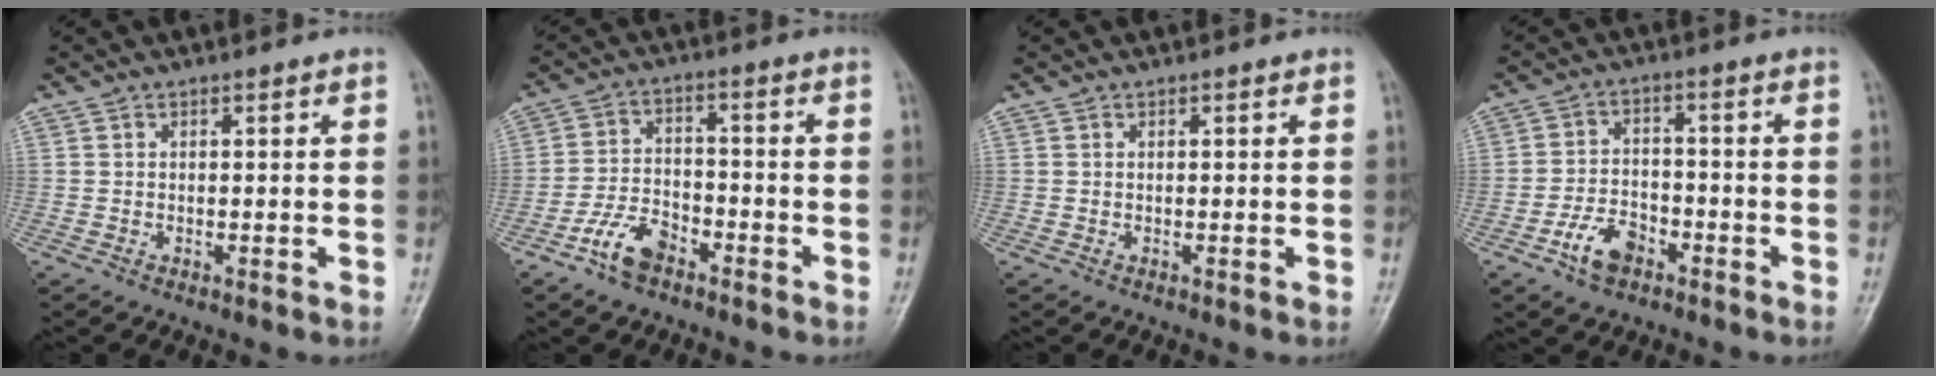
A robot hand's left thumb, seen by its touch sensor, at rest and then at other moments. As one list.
[{"total": 7.0, "force": [-4.5, 3.7, 3.9], "torque": [-0.070, 0.026, -0.088]}, {"total": 0.0}, {"total": 6.6, "force": [-3.7, 4.1, 3.7], "torque": [-0.057, 0.024, -0.066]}]